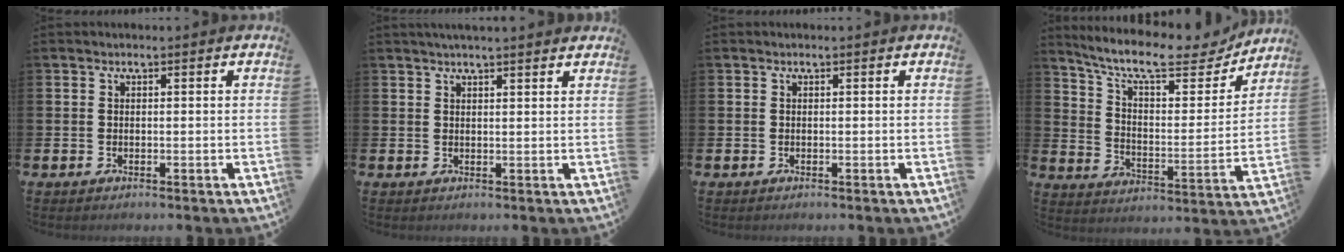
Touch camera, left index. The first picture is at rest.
{"total": 2.1, "force": [2.0, -0.2, 0.5], "torque": [-0.012, -0.005, 0.037]}
{"total": 0.0}
{"total": 11.1, "force": [9.7, 2.8, 4.8], "torque": [-0.116, -0.064, 0.163]}